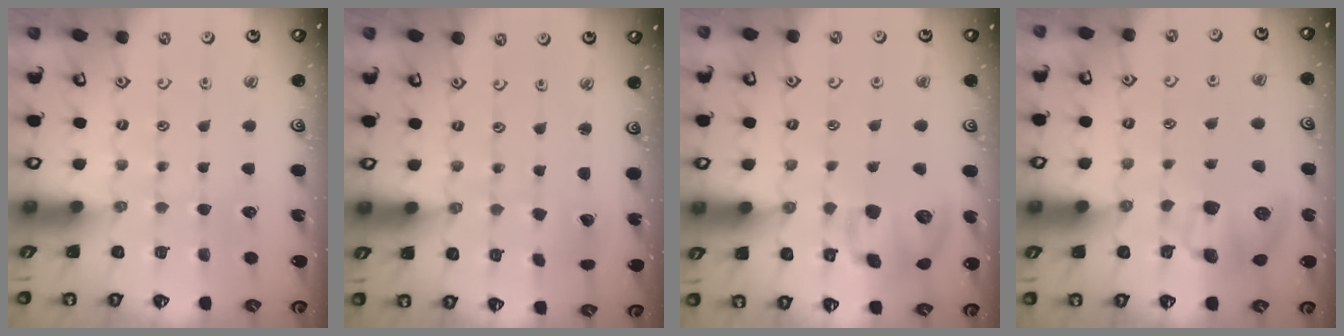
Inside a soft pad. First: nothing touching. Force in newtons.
{"total": 1.7, "press": 1.7, "slide": 0.3}
{"total": 12.1, "press": 12.0, "slide": 1.9}
{"total": 9.8, "press": 9.7, "slide": 1.2}